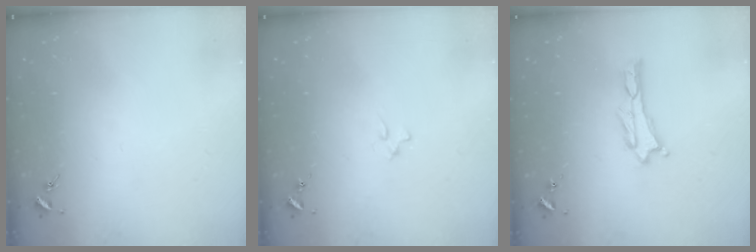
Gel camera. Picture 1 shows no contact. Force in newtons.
{"total": 0.9, "press": 0.9, "slide": 0.2}
{"total": 0.5, "press": 0.5, "slide": 0.2}